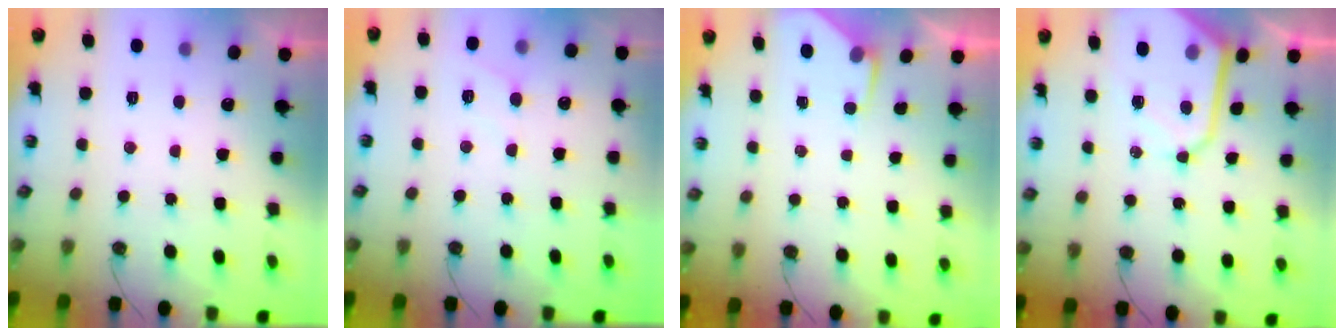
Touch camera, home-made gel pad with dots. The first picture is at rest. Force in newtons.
{"total": 4.7, "press": 4.7, "slide": 0.7}
{"total": 3.5, "press": 3.5, "slide": 0.5}
{"total": 11.0, "press": 11.0, "slide": 1.0}